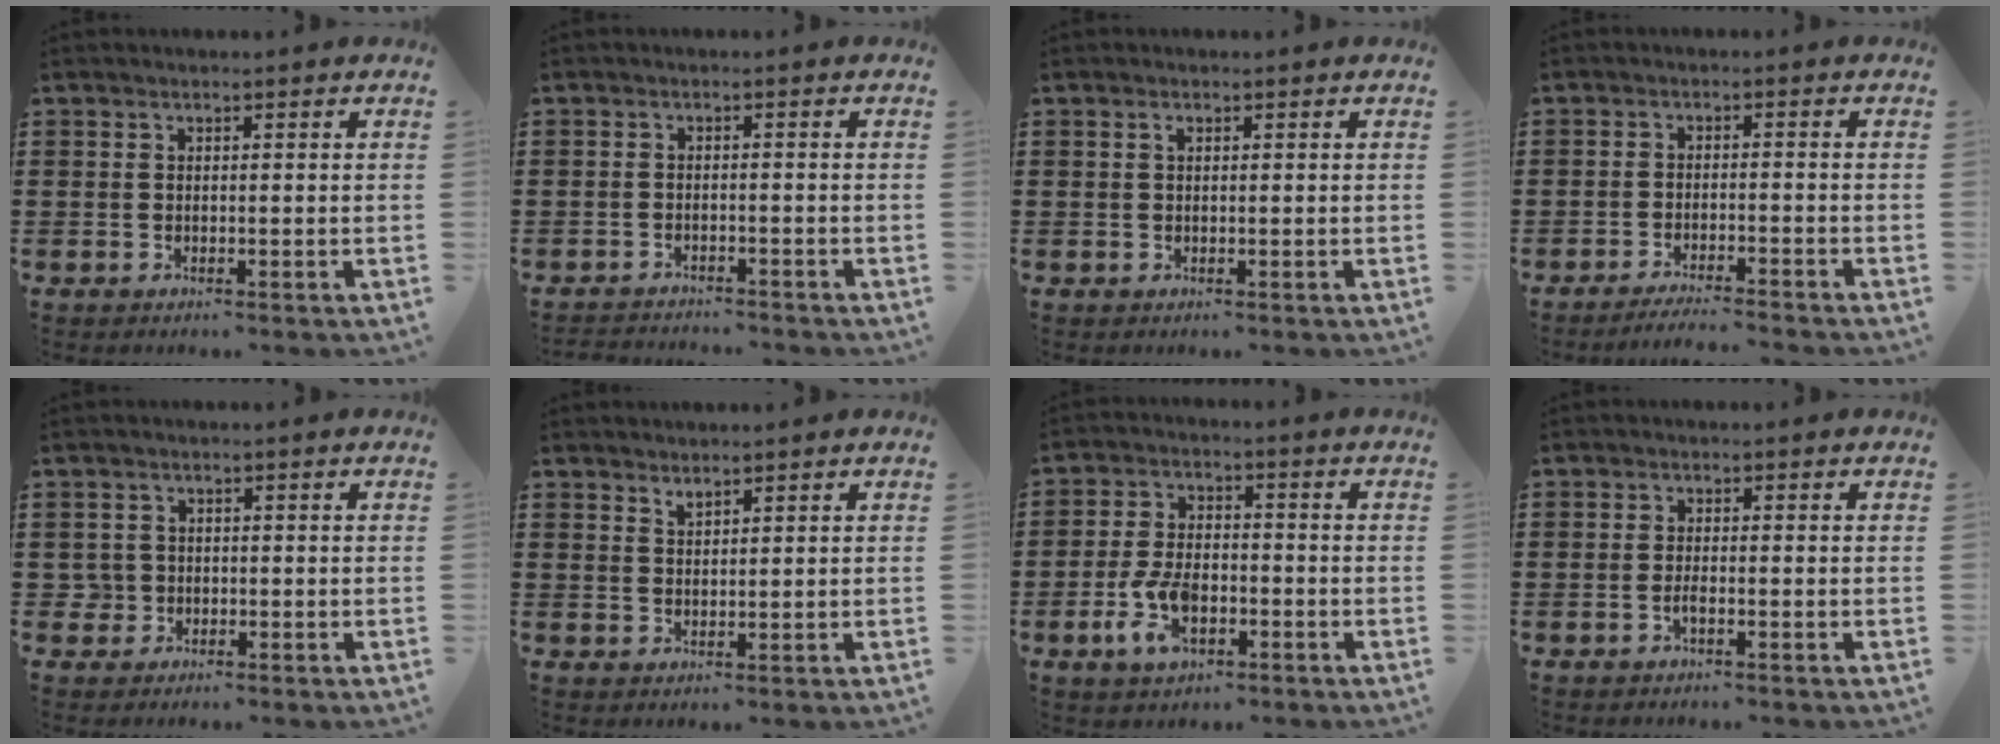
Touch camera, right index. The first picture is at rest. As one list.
[{"total": 1.9, "force": [-1.9, -0.1, -0.2], "torque": [-0.003, 0.000, -0.041]}, {"total": 0.5, "force": [0.2, 0.3, 0.4], "torque": [-0.009, 0.000, 0.003]}, {"total": 2.9, "force": [-2.8, -0.5, 0.5], "torque": [-0.009, -0.004, -0.056]}, {"total": 2.0, "force": [-0.5, 1.9, 0.4], "torque": [-0.022, 0.000, -0.016]}, {"total": 1.4, "force": [1.4, 0.3, 0.2], "torque": [-0.006, 0.000, 0.026]}, {"total": 7.0, "force": [-2.6, 3.7, 5.3], "torque": [-0.130, -0.002, -0.056]}, {"total": 1.3, "force": [-0.5, 0.2, 1.1], "torque": [-0.023, -0.003, -0.009]}]